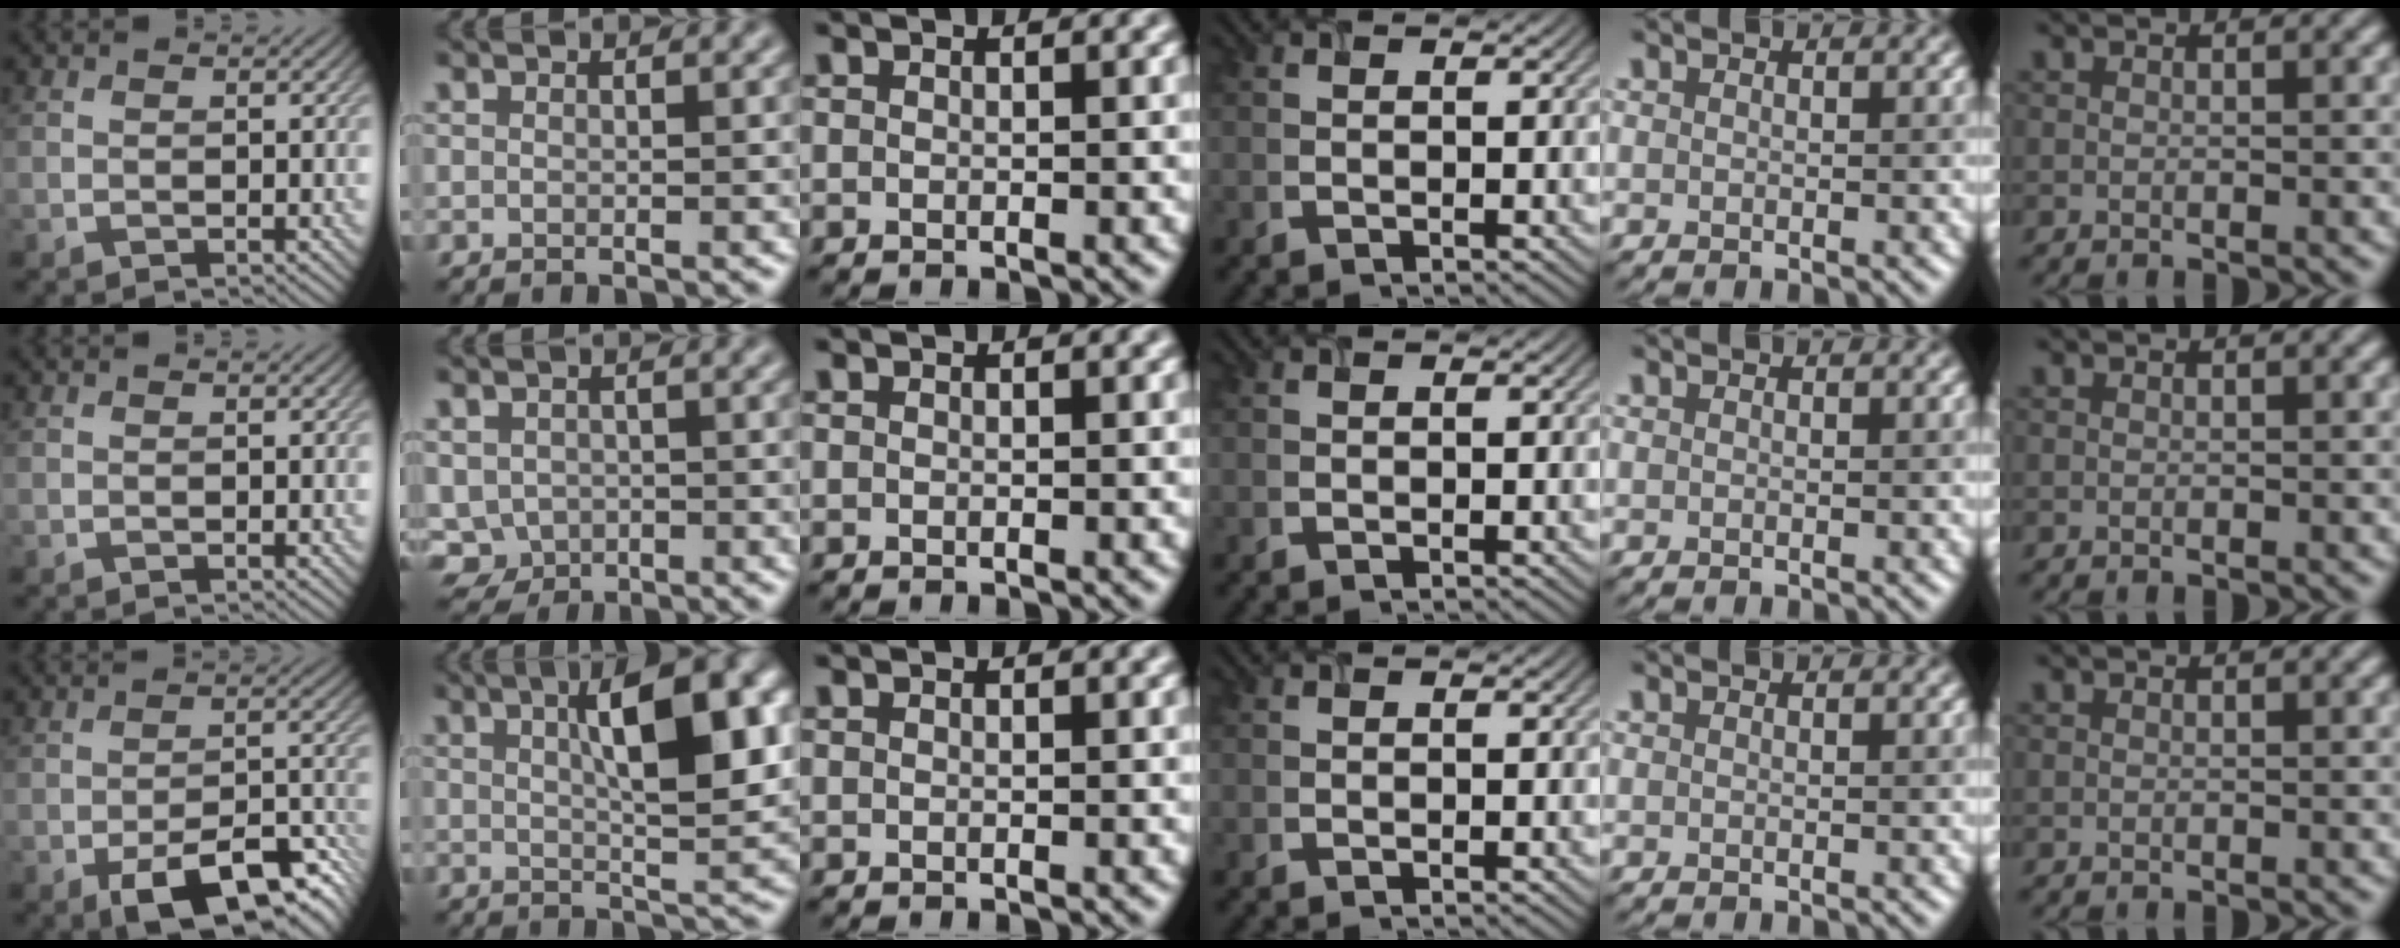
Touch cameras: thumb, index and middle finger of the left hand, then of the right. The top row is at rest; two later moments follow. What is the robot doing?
{"motion": "close", "object": "airpods case & airpods"}